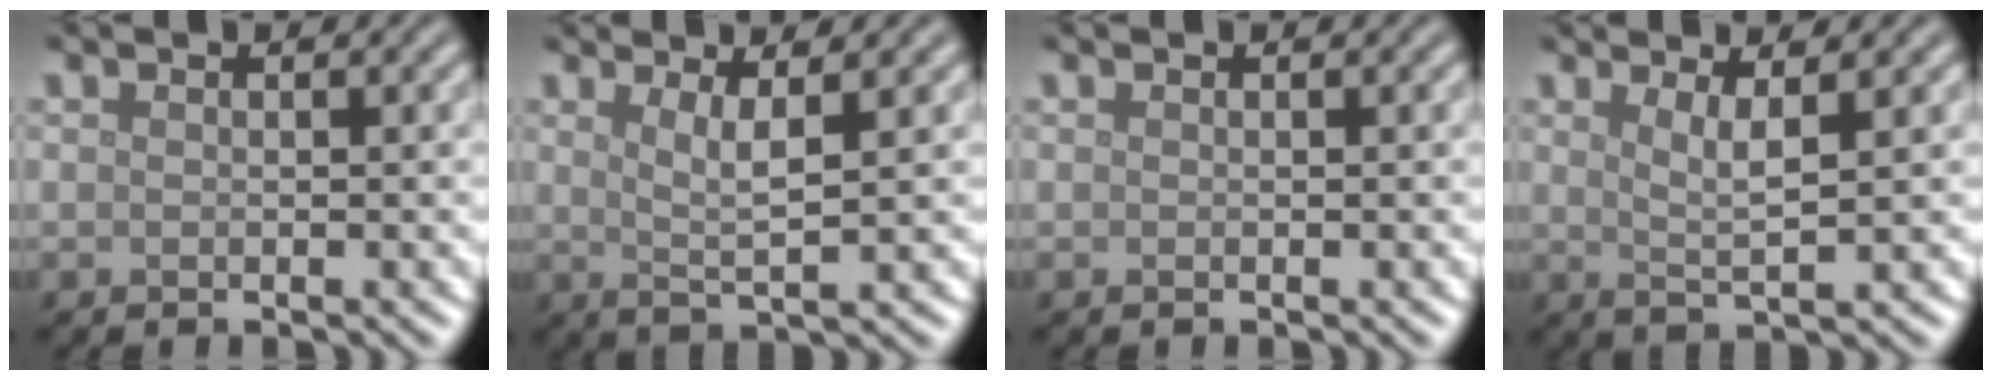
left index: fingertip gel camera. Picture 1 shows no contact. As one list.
[{"total": 2.8, "force": [1.2, 0.5, 2.5], "torque": [-0.043, -0.006, 0.023]}, {"total": 0.0}, {"total": 2.6, "force": [1.2, 0.5, 2.2], "torque": [-0.036, -0.006, 0.023]}]